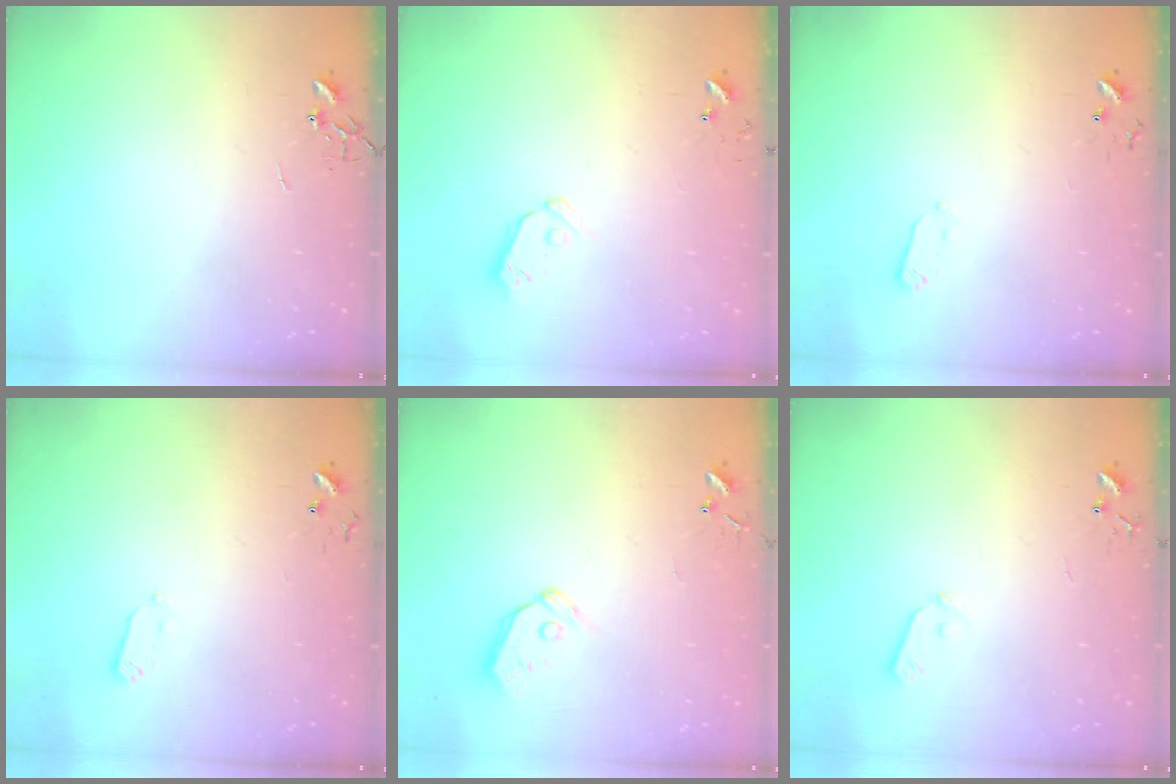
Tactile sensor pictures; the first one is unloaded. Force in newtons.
{"total": 5.8, "press": 5.7, "slide": 0.9}
{"total": 2.4, "press": 2.3, "slide": 0.4}
{"total": 2.4, "press": 2.3, "slide": 0.4}
{"total": 4.4, "press": 4.4, "slide": 0.5}
{"total": 5.8, "press": 5.8, "slide": 0.5}